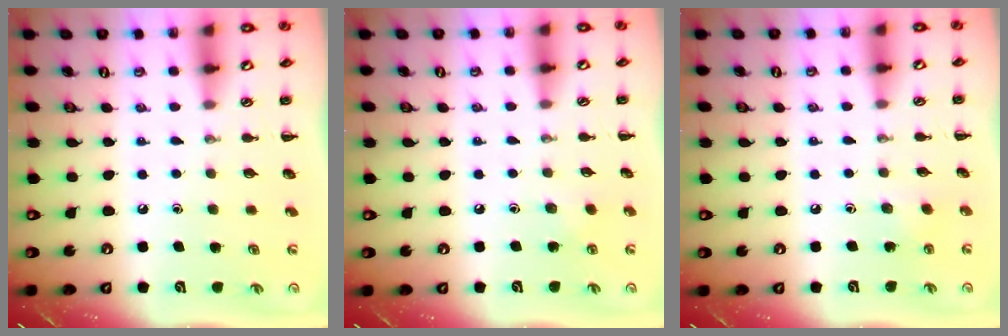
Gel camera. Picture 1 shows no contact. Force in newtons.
{"total": 4.8, "press": 4.6, "slide": 1.2}
{"total": 3.2, "press": 3.1, "slide": 1.0}